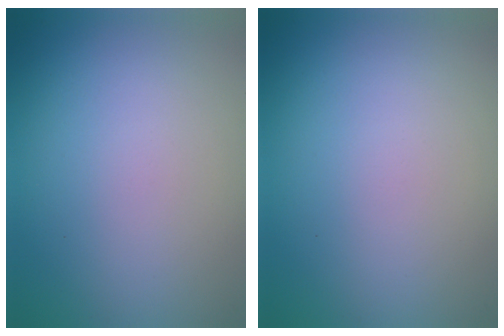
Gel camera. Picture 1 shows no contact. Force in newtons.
{"total": 0.0}